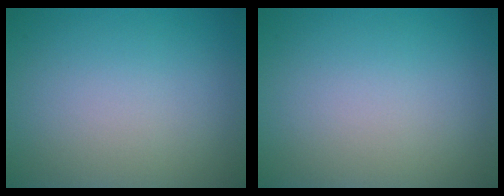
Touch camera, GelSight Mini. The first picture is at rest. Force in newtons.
{"total": 0.0}